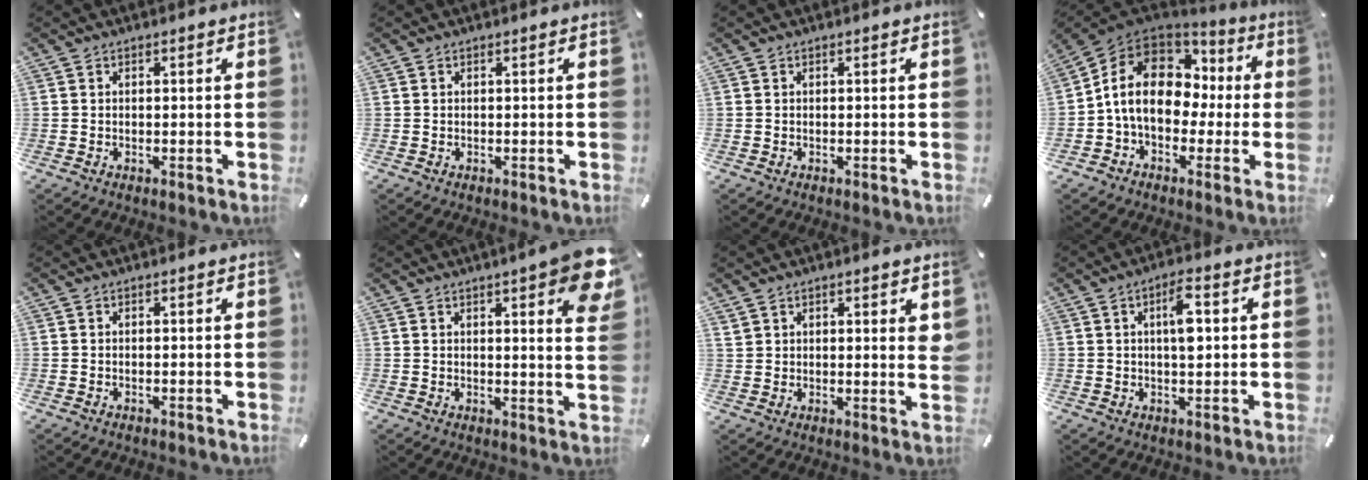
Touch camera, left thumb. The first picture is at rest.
{"total": 0.0}
{"total": 0.0}
{"total": 14.3, "force": [0.4, 11.2, 8.9], "torque": [-0.183, 0.012, 0.009]}
{"total": 0.0}
{"total": 10.3, "force": [5.6, 2.4, 8.3], "torque": [-0.116, -0.033, 0.092]}
{"total": 3.1, "force": [2.3, 1.3, 1.6], "torque": [-0.028, -0.007, 0.043]}
{"total": 6.6, "force": [1.3, 2.5, 6.0], "torque": [-0.094, 0.001, 0.015]}